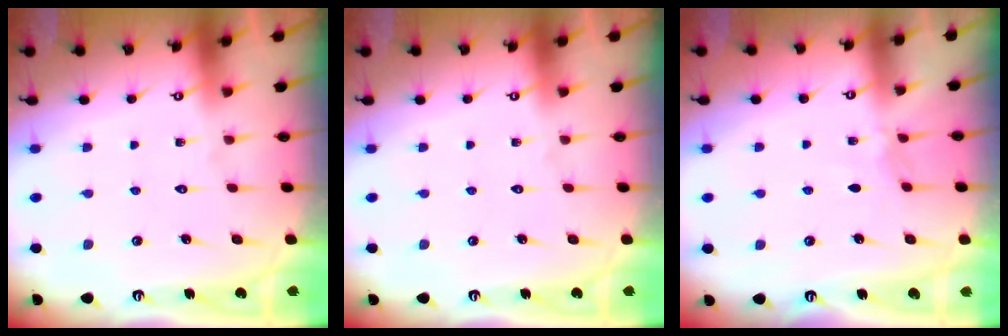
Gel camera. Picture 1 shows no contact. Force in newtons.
{"total": 0.0}
{"total": 3.1, "press": 3.1, "slide": 0.5}